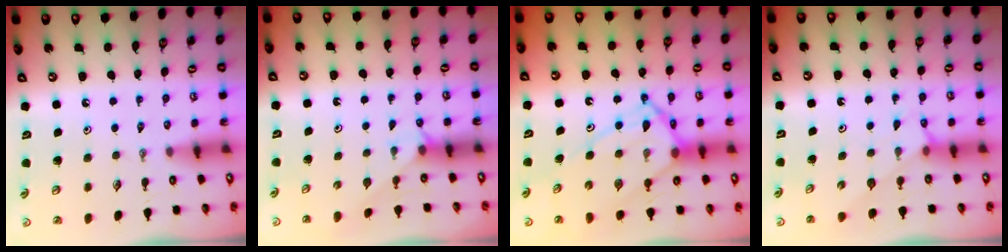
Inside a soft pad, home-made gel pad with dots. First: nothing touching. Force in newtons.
{"total": 2.7, "press": 2.7, "slide": 0.3}
{"total": 13.4, "press": 13.4, "slide": 1.3}
{"total": 3.3, "press": 3.3, "slide": 0.4}